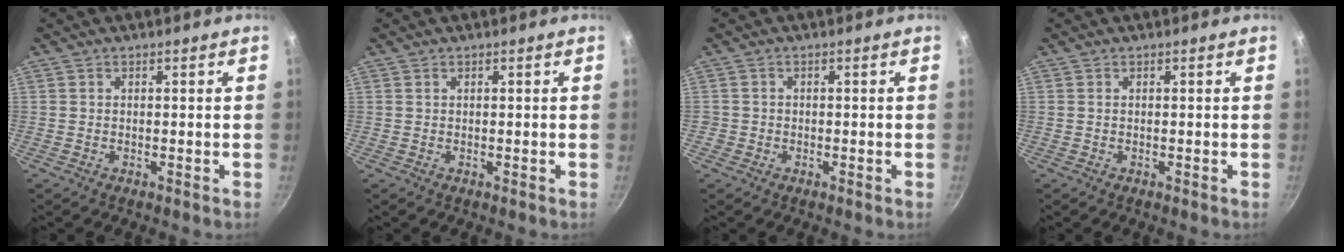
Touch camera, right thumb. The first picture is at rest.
{"total": 0.0}
{"total": 1.3, "force": [-0.5, 1.2, 0.2], "torque": [-0.002, 0.003, -0.008]}
{"total": 0.0}